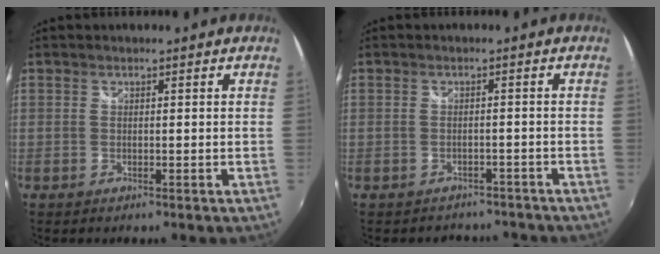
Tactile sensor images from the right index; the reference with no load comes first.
{"total": 6.6, "force": [-5.7, 3.0, 1.5], "torque": [-0.032, -0.004, -0.073]}